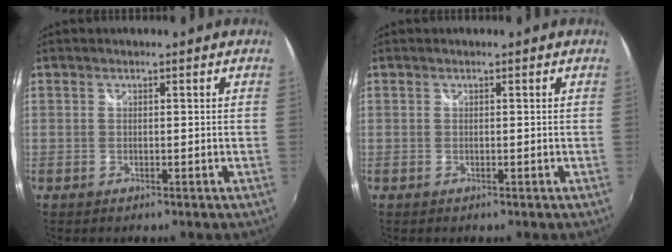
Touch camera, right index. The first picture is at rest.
{"total": 0.0}